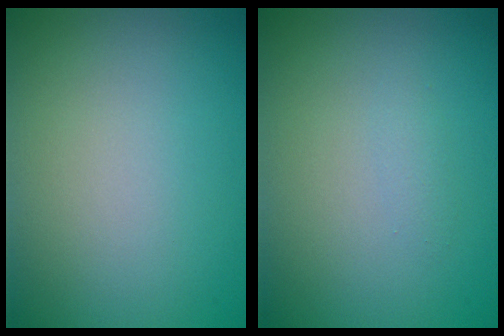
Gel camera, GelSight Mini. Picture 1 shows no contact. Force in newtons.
{"total": 0.6, "press": 0.6, "slide": 0.0}